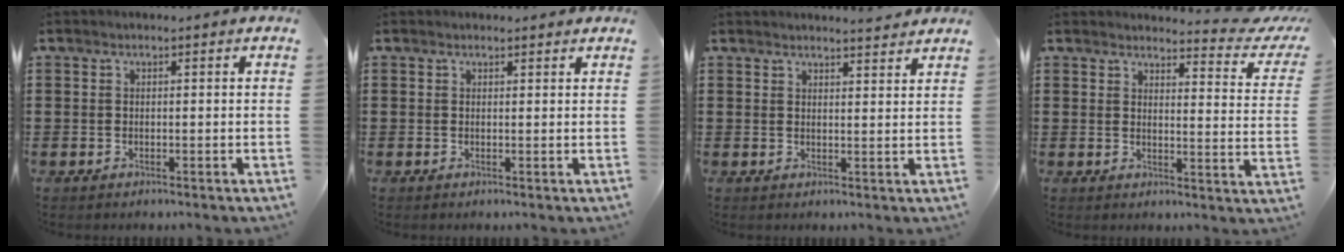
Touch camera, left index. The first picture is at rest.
{"total": 0.7, "force": [0.6, 0.2, -0.1], "torque": [0.000, 0.000, 0.013]}
{"total": 2.4, "force": [2.4, -0.1, 0.1], "torque": [-0.009, -0.006, 0.046]}
{"total": 3.7, "force": [3.4, 0.0, 1.4], "torque": [-0.027, -0.023, 0.054]}